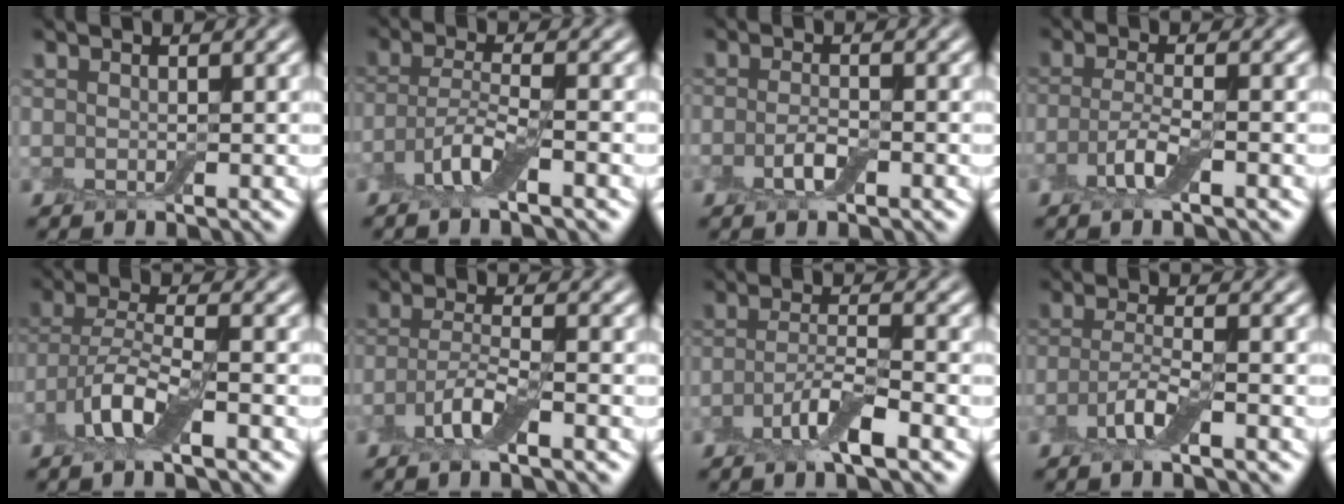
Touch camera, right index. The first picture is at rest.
{"total": 3.6, "force": [-2.1, 0.7, 2.9], "torque": [-0.061, 0.004, -0.051]}
{"total": 2.0, "force": [-0.9, 0.7, 1.6], "torque": [-0.035, 0.000, -0.022]}
{"total": 2.8, "force": [-1.3, 0.6, 2.4], "torque": [-0.053, 0.002, -0.032]}
{"total": 4.8, "force": [-2.4, 1.5, 3.8], "torque": [-0.082, 0.004, -0.053]}
{"total": 3.4, "force": [-1.8, 0.8, 2.8], "torque": [-0.060, 0.003, -0.045]}
{"total": 3.7, "force": [-1.9, 0.8, 3.1], "torque": [-0.061, 0.003, -0.044]}
{"total": 3.1, "force": [-1.6, 0.6, 2.6], "torque": [-0.056, 0.002, -0.039]}